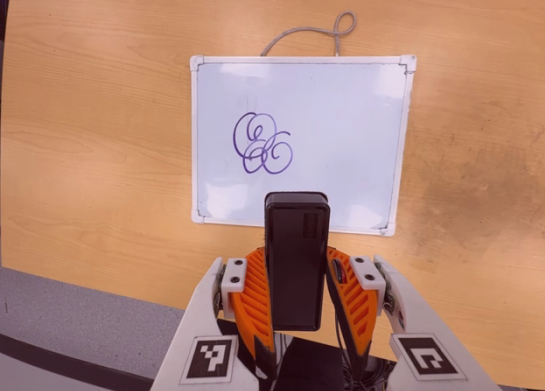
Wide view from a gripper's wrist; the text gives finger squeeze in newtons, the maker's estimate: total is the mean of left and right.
{"total": 3.6, "left": 2.2, "right": 5.0}